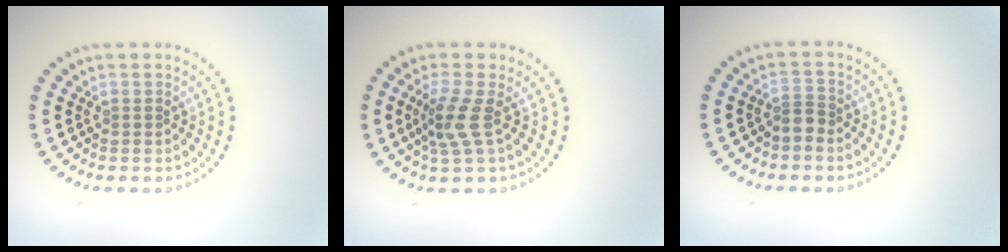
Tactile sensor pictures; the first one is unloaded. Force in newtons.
{"total": 2.7, "press": 2.0, "slide": 1.8}
{"total": 1.3, "press": 0.9, "slide": 0.9}